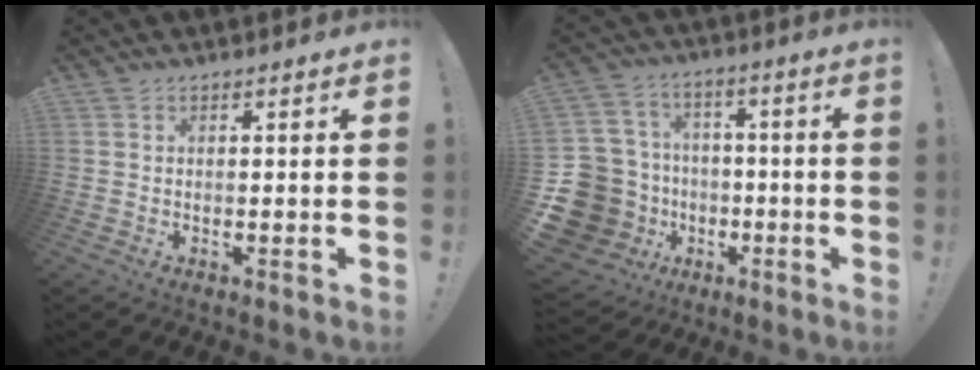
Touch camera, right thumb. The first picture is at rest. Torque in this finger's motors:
{"motor_torque": [1.21, 0.43, 0.06, -0.37, 0.00]}